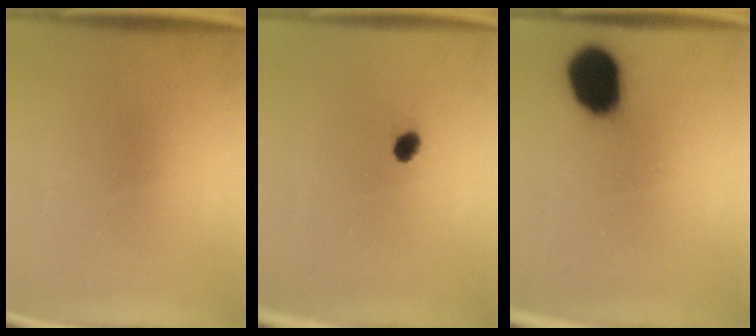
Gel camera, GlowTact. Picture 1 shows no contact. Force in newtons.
{"total": 1.7}
{"total": 15.2}